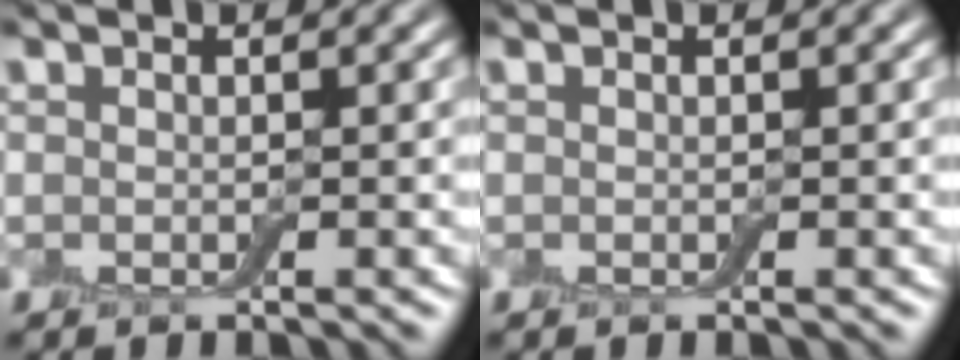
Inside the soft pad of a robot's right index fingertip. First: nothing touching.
{"total": 0.0}